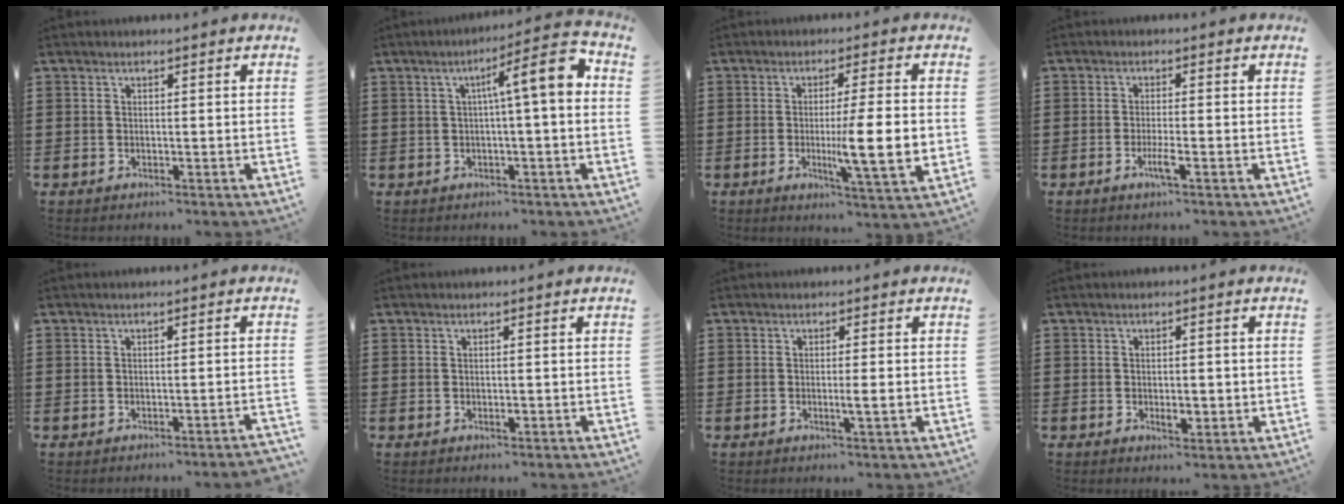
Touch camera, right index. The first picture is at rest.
{"total": 7.8, "force": [1.1, 0.9, 7.6], "torque": [-0.126, -0.004, 0.008]}
{"total": 10.2, "force": [-1.1, 1.1, 10.0], "torque": [-0.159, -0.017, -0.021]}
{"total": 3.0, "force": [-1.4, 0.2, 2.7], "torque": [-0.059, -0.008, -0.029]}
{"total": 0.9, "force": [-0.8, -0.1, 0.5], "torque": [-0.009, -0.002, -0.015]}
{"total": 0.9, "force": [-0.2, 0.2, 0.8], "torque": [-0.016, -0.005, -0.002]}
{"total": 2.1, "force": [-0.4, -0.1, 2.0], "torque": [-0.034, -0.006, -0.008]}
{"total": 2.4, "force": [-0.3, 1.1, 2.1], "torque": [-0.030, -0.001, -0.007]}